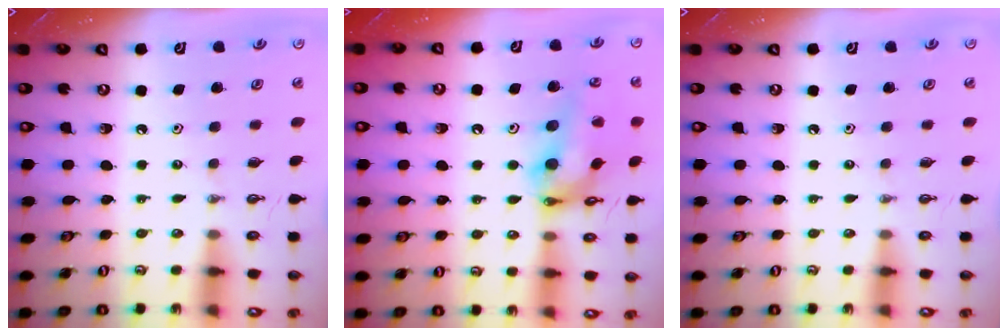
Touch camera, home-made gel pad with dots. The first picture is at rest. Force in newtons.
{"total": 17.0, "press": 16.9, "slide": 2.0}
{"total": 0.0}